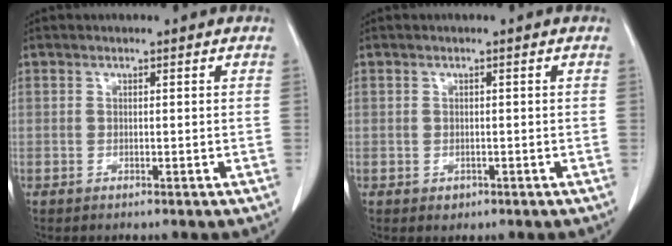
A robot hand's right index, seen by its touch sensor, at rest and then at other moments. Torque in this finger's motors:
{"motor_torque": [-0.05, -0.01, -0.13, -0.05]}